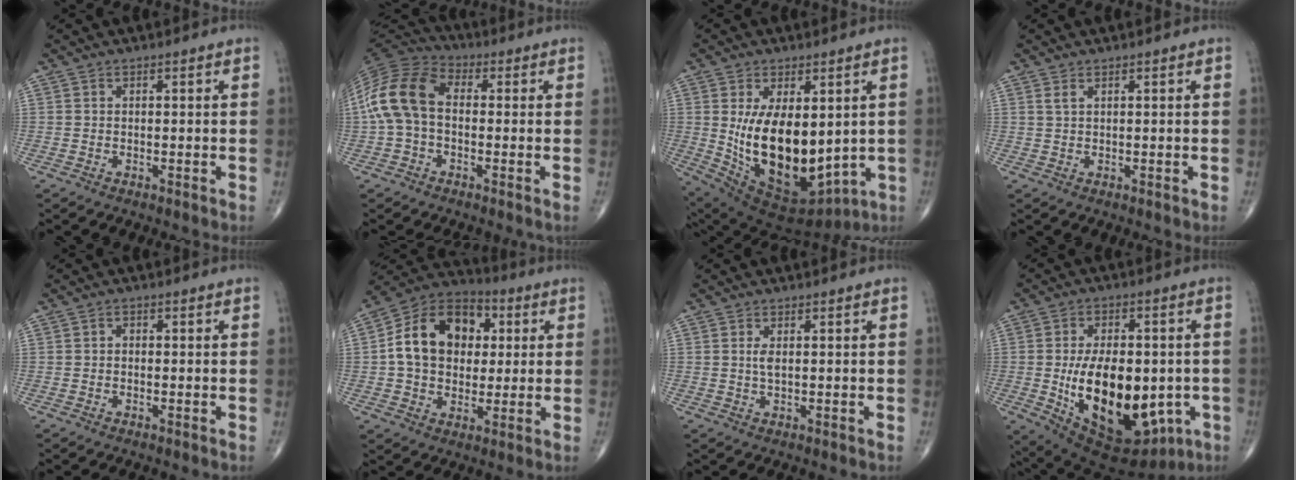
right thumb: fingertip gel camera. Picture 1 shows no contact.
{"total": 12.8, "force": [-0.2, 8.6, 9.6], "torque": [-0.195, 0.033, -0.015]}
{"total": 19.7, "force": [0.6, 10.8, 16.5], "torque": [-0.269, -0.031, 0.046]}
{"total": 0.9, "force": [0.6, 0.3, 0.7], "torque": [-0.016, 0.005, 0.014]}
{"total": 1.0, "force": [-0.2, 0.7, 0.6], "torque": [-0.003, 0.003, -0.008]}
{"total": 17.1, "force": [2.5, 12.5, 11.3], "torque": [-0.156, 0.018, 0.034]}
{"total": 1.7, "force": [0.2, 0.6, 1.6], "torque": [-0.035, -0.002, 0.007]}
{"total": 24.5, "force": [-4.1, 13.8, 19.8], "torque": [-0.303, -0.010, -0.026]}